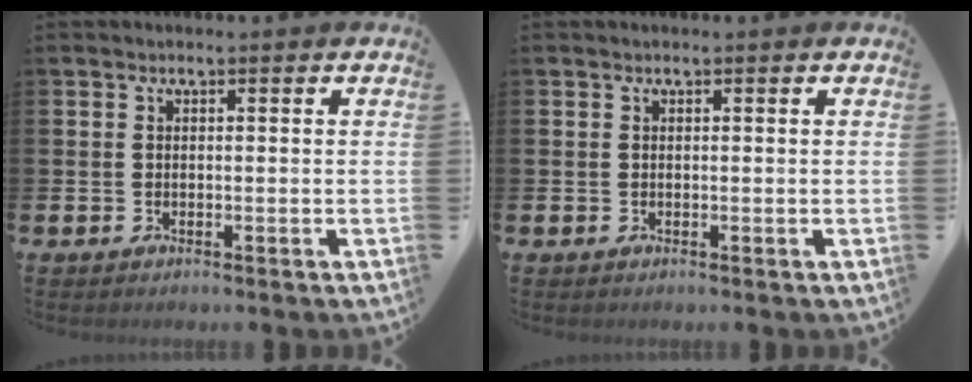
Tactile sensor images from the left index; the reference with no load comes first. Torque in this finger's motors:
{"motor_torque": [-0.54, 0.55, -0.33, -0.01]}